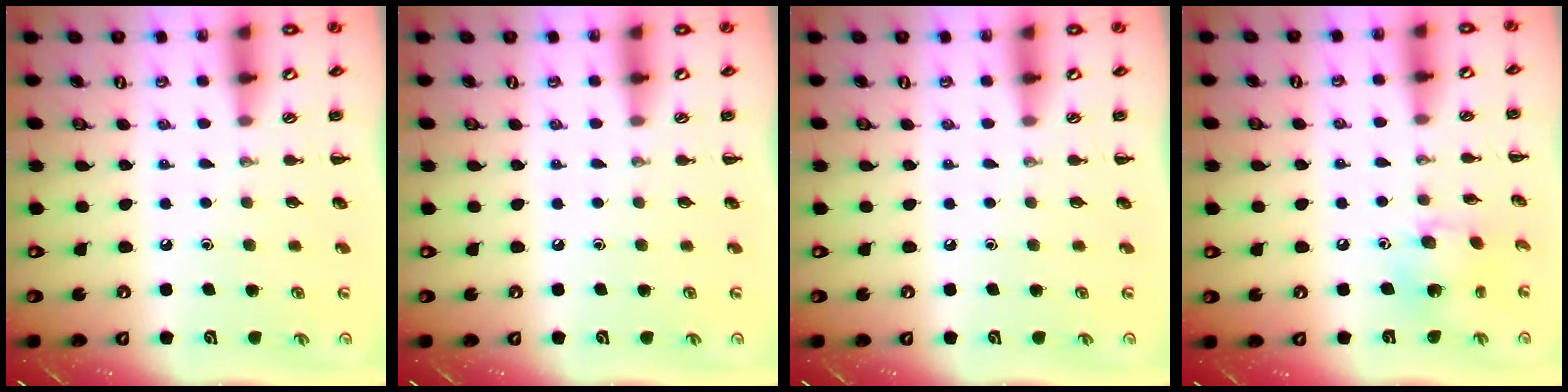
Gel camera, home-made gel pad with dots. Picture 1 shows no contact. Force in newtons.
{"total": 0.0}
{"total": 0.0}
{"total": 6.6, "press": 6.5, "slide": 0.6}